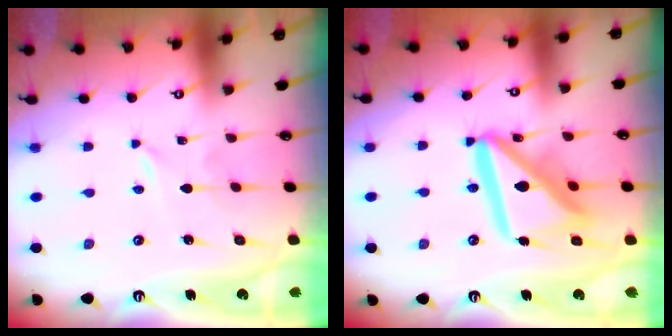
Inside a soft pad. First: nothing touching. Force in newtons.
{"total": 18.4, "press": 18.3, "slide": 2.0}